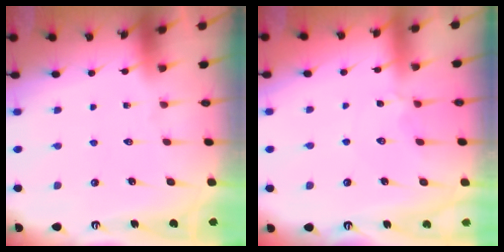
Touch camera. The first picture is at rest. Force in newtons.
{"total": 3.7, "press": 3.7, "slide": 0.5}